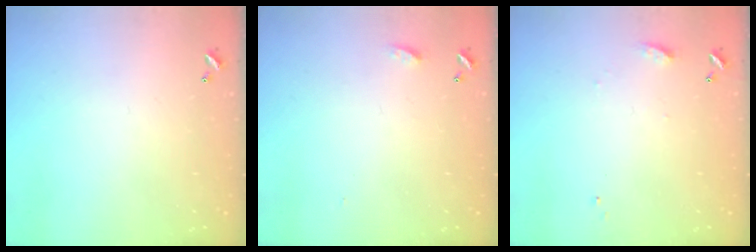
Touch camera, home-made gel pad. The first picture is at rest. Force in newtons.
{"total": 4.3, "press": 4.3, "slide": 0.5}
{"total": 7.2, "press": 7.2, "slide": 0.7}